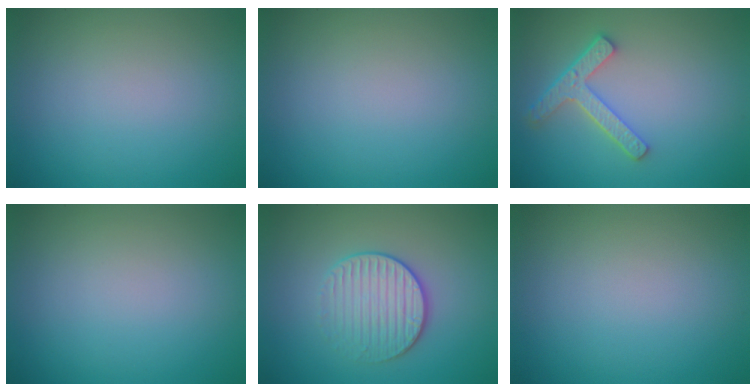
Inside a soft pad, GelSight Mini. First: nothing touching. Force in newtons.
{"total": 0.0}
{"total": 3.7, "press": 2.8, "slide": 2.3}
{"total": 0.0}
{"total": 3.3, "press": 3.1, "slide": 1.2}
{"total": 0.0}